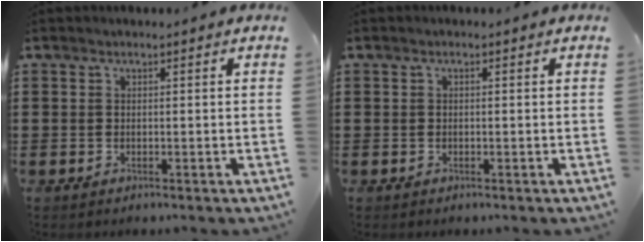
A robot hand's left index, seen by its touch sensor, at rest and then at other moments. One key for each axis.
{"total": 0.0}